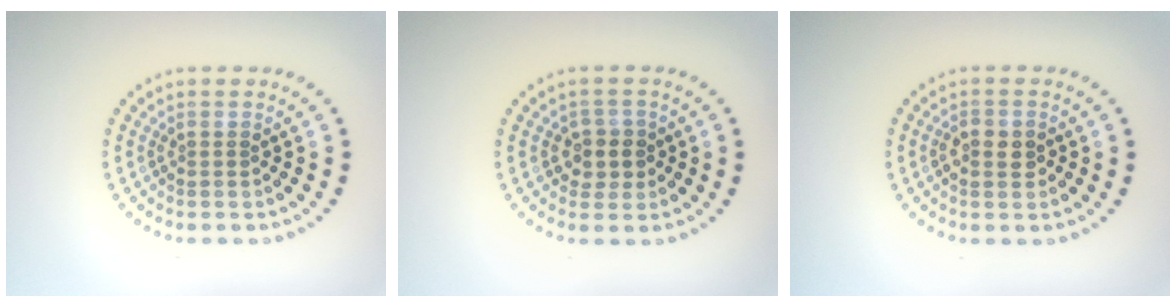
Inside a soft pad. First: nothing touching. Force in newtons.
{"total": 2.4, "press": 2.1, "slide": 1.0}
{"total": 2.1, "press": 2.0, "slide": 0.7}